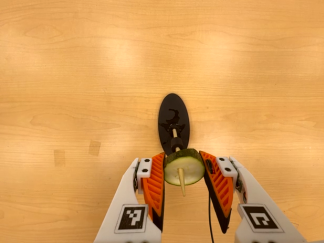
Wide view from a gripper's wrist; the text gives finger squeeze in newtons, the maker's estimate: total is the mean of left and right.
{"total": 11.4, "left": 11.1, "right": 11.8}